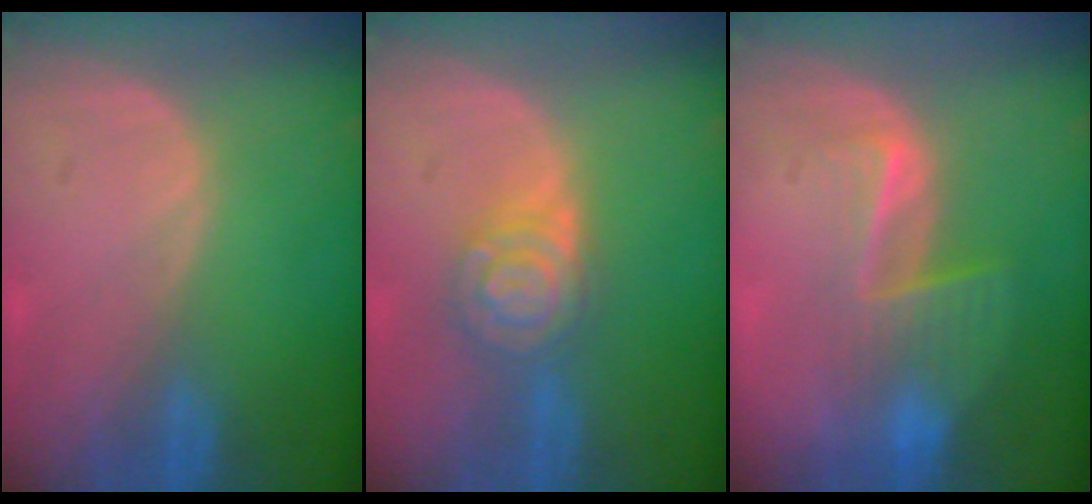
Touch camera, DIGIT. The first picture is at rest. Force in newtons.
{"total": 6.1, "press": 6.1, "slide": 0.4}
{"total": 6.8, "press": 5.9, "slide": 3.5}